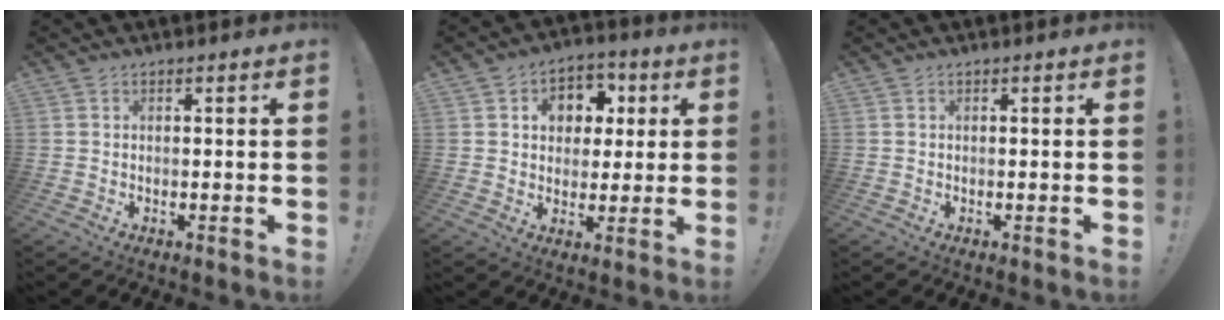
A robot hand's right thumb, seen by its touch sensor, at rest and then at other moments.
{"total": 8.4, "force": [2.0, 7.6, 3.0], "torque": [-0.033, -0.005, 0.042]}
{"total": 0.0}